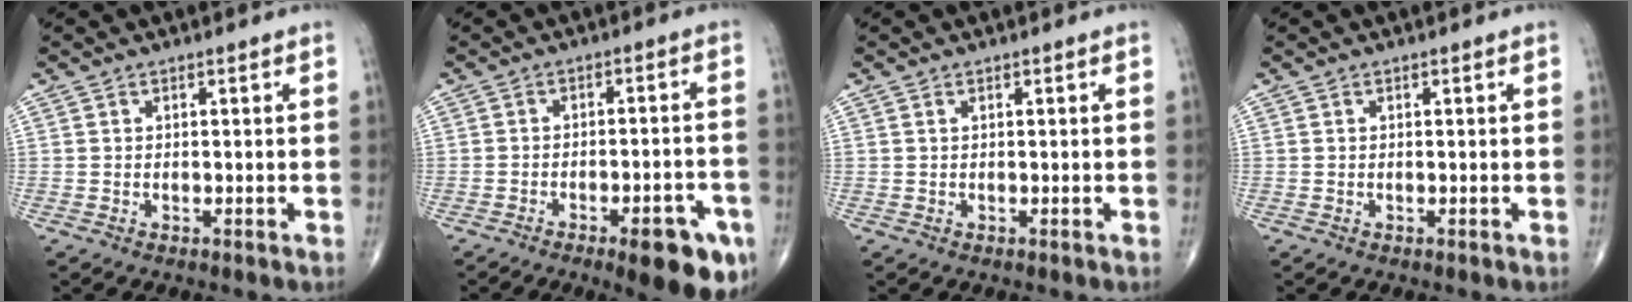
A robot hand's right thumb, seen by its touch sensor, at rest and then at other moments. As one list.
[{"total": 11.9, "force": [-6.3, 3.6, 9.5], "torque": [-0.099, 0.025, -0.079]}, {"total": 0.0}, {"total": 0.0}]